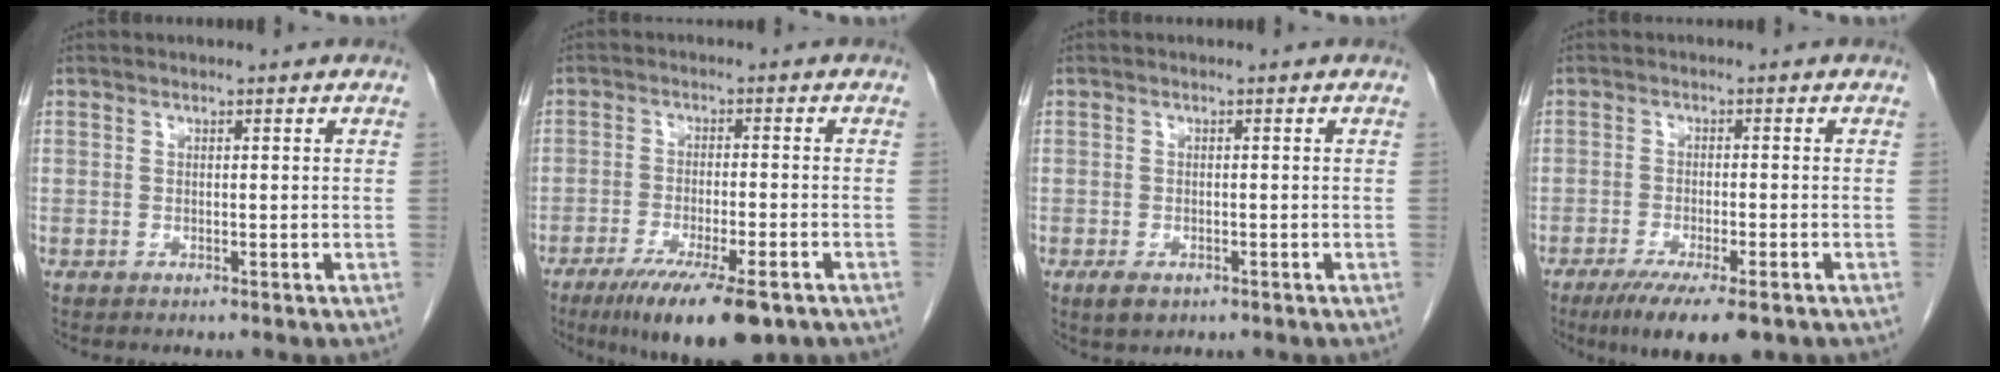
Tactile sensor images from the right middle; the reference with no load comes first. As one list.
[{"total": 12.5, "force": [-8.4, 2.3, 9.0], "torque": [-0.136, -0.025, -0.129]}, {"total": 2.3, "force": [-1.2, 1.3, 1.4], "torque": [-0.028, -0.002, -0.011]}, {"total": 9.1, "force": [-6.1, 1.9, 6.5], "torque": [-0.097, -0.018, -0.092]}]